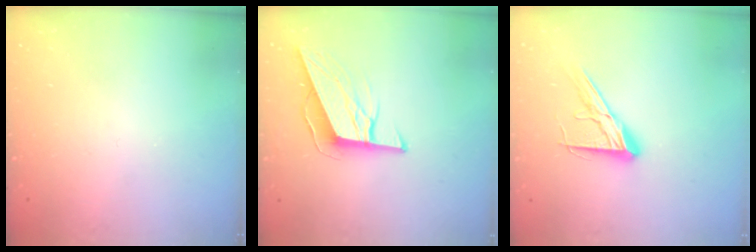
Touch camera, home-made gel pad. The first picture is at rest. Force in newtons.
{"total": 10.3, "press": 9.8, "slide": 3.0}
{"total": 12.3, "press": 12.3, "slide": 1.0}